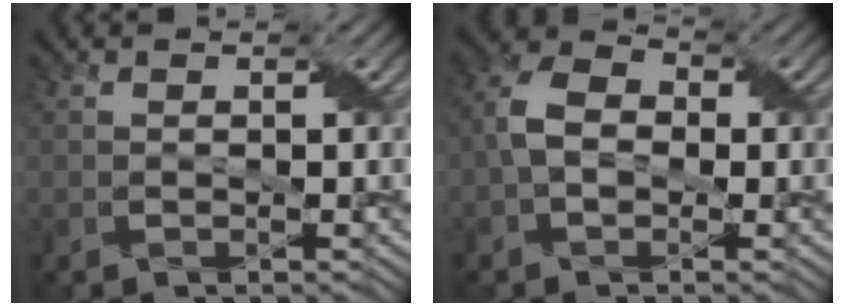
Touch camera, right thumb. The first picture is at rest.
{"total": 5.3, "force": [-0.7, 3.7, 3.8], "torque": [-0.081, 0.010, -0.023]}